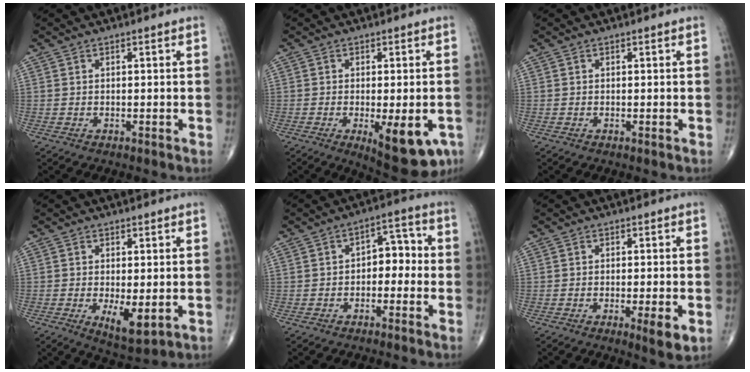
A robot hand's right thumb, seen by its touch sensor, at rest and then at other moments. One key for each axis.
{"total": 11.6, "fx": -4.4, "fy": 4.3, "fz": 9.8, "tx": -0.118, "ty": -0.007, "tz": -0.051}
{"total": 0.0}
{"total": 6.3, "fx": -1.2, "fy": 2.5, "fz": 5.6, "tx": -0.091, "ty": -0.019, "tz": -0.012}
{"total": 5.8, "fx": -0.9, "fy": 3.8, "fz": 4.3, "tx": -0.029, "ty": 0.031, "tz": -0.025}
{"total": 4.5, "fx": -1.4, "fy": 0.9, "fz": 4.2, "tx": -0.063, "ty": -0.010, "tz": -0.023}